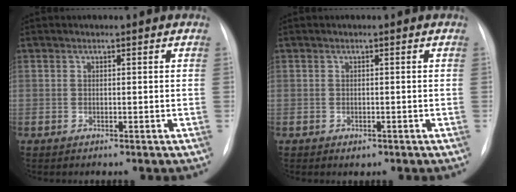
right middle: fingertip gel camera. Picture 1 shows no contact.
{"total": 0.9, "force": [-0.5, 0.7, 0.4], "torque": [-0.006, 0.000, -0.004]}